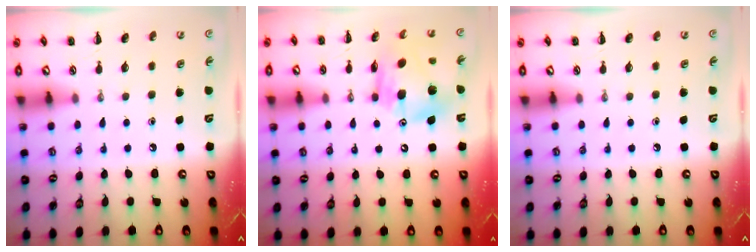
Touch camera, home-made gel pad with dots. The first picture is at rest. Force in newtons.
{"total": 10.6, "press": 10.1, "slide": 3.3}
{"total": 0.0}